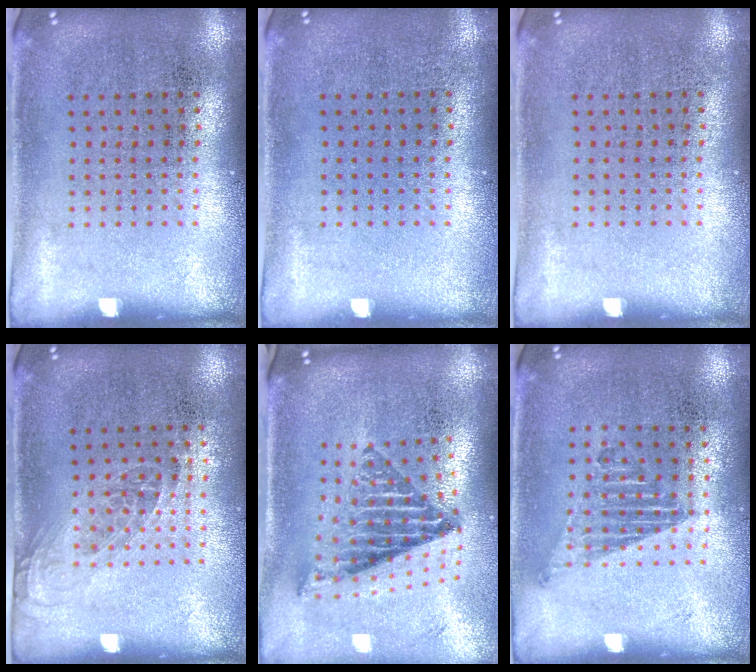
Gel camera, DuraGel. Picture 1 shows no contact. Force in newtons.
{"total": 0.0}
{"total": 0.0}
{"total": 1.2, "press": 1.0, "slide": 0.7}
{"total": 1.8, "press": 1.4, "slide": 1.1}
{"total": 1.2, "press": 1.0, "slide": 0.6}